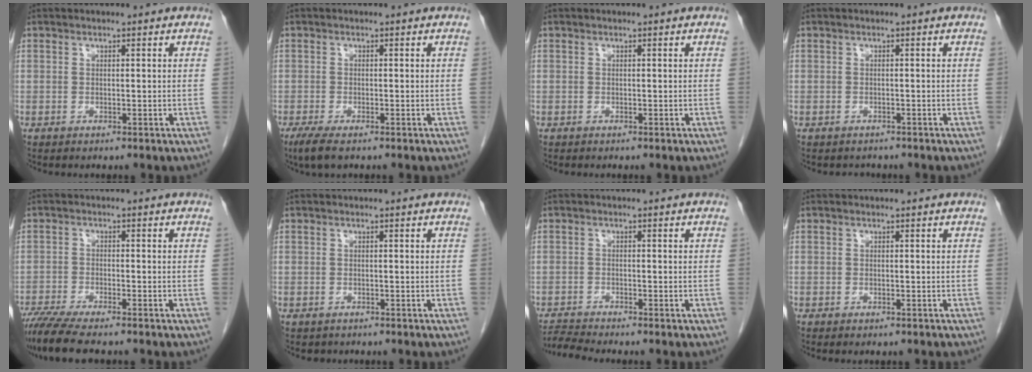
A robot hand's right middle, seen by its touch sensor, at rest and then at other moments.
{"total": 3.5, "force": [-2.4, 0.8, 2.5], "torque": [-0.052, -0.010, -0.040]}
{"total": 0.0}
{"total": 1.8, "force": [-1.6, 0.9, 0.1], "torque": [-0.006, -0.001, -0.024]}
{"total": 8.2, "force": [-6.9, 0.9, 4.4], "torque": [-0.073, -0.019, -0.114]}
{"total": 1.0, "force": [-0.8, 0.6, 0.0], "torque": [-0.012, 0.000, -0.011]}
{"total": 3.0, "force": [-2.8, -1.2, 0.0], "torque": [-0.007, -0.019, -0.055]}
{"total": 1.6, "force": [-1.3, 0.6, 0.7], "torque": [-0.011, -0.002, -0.012]}